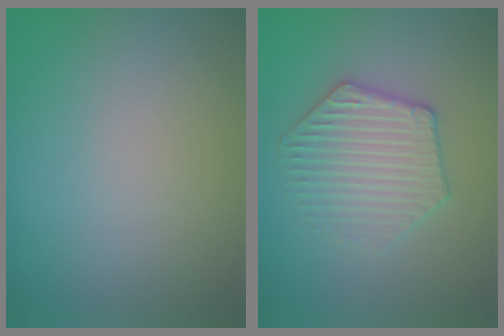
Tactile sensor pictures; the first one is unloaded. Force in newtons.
{"total": 3.8, "press": 3.8, "slide": 0.7}